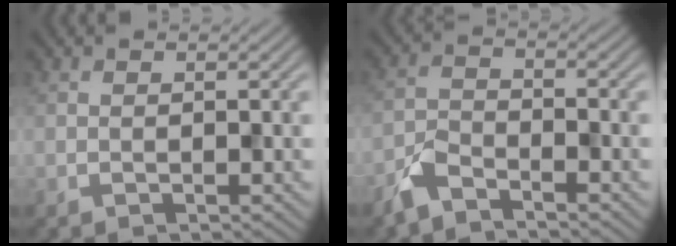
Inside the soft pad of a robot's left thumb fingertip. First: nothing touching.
{"total": 3.9, "force": [-3.2, 1.2, 1.8], "torque": [-0.044, -0.003, -0.081]}